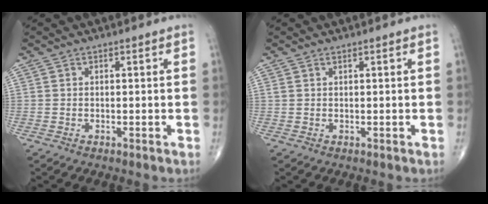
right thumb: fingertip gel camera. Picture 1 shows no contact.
{"total": 0.6, "force": [0.5, 0.2, 0.4], "torque": [-0.010, 0.006, 0.011]}